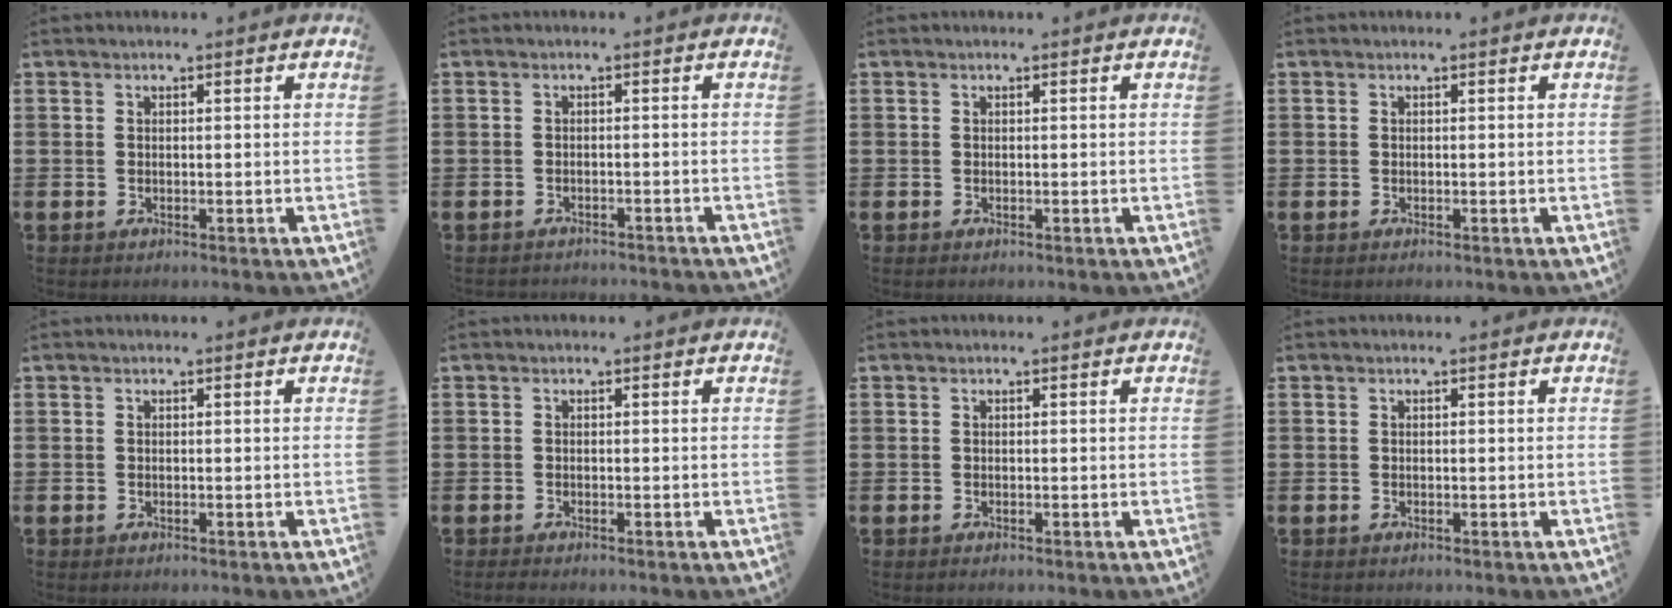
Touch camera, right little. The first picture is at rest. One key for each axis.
{"total": 0.9, "fx": -0.9, "fy": 0.0, "fz": -0.1, "tx": -0.001, "ty": 0.002, "tz": -0.019}
{"total": 0.0}
{"total": 0.0}
{"total": 0.0}
{"total": 0.6, "fx": -0.4, "fy": 0.1, "fz": 0.4, "tx": -0.006, "ty": -0.001, "tz": -0.009}
{"total": 0.0}
{"total": 0.0}